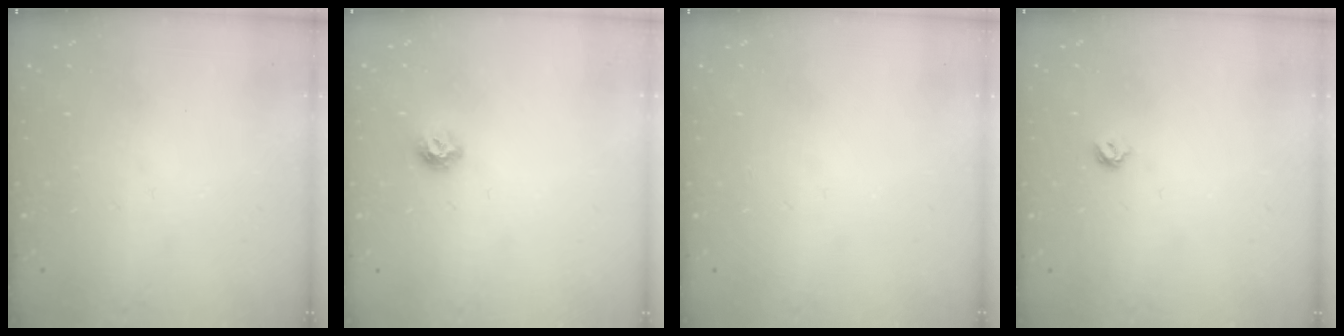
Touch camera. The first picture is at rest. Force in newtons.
{"total": 6.8, "press": 6.8, "slide": 0.7}
{"total": 0.0}
{"total": 4.8, "press": 4.8, "slide": 0.8}